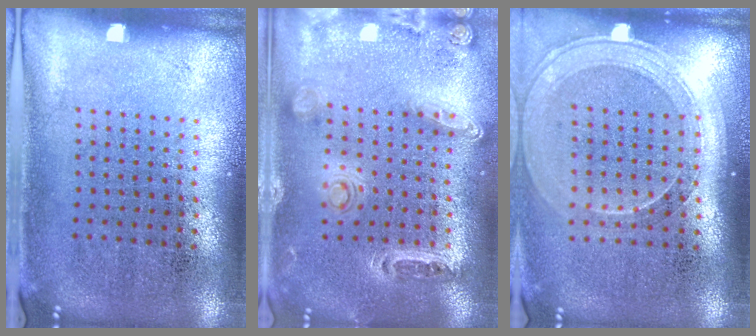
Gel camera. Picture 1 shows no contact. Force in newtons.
{"total": 1.4, "press": 1.3, "slide": 0.4}
{"total": 1.7, "press": 1.5, "slide": 0.7}